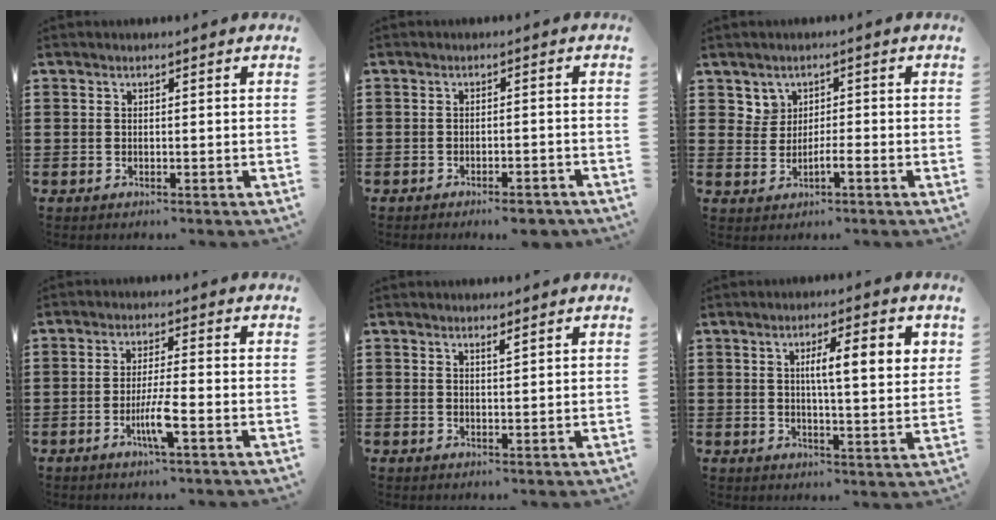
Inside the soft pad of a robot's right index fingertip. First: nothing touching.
{"total": 3.8, "force": [-3.5, 0.0, 1.3], "torque": [-0.023, -0.002, -0.069]}
{"total": 1.7, "force": [-0.1, 1.3, 1.2], "torque": [-0.029, 0.002, -0.003]}
{"total": 5.0, "force": [-2.2, 0.3, 4.5], "torque": [-0.088, -0.014, -0.041]}
{"total": 1.1, "force": [1.0, 0.0, 0.5], "torque": [-0.011, -0.001, 0.018]}
{"total": 7.2, "force": [1.9, 1.4, 6.8], "torque": [-0.117, -0.002, 0.024]}